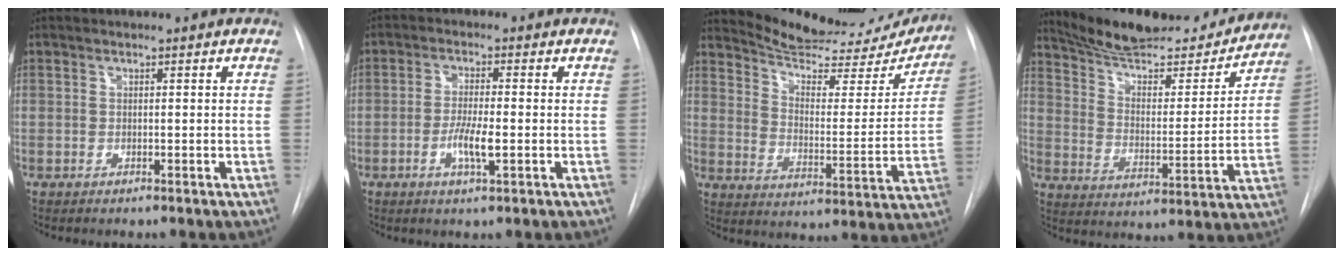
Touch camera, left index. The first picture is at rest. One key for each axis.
{"total": 4.7, "fx": -2.0, "fy": 0.6, "fz": 4.2, "tx": -0.081, "ty": -0.009, "tz": -0.036}
{"total": 22.6, "fx": 21.0, "fy": 4.9, "fz": 6.8, "tx": -0.091, "ty": -0.060, "tz": 0.269}
{"total": 21.5, "fx": 19.5, "fy": 4.4, "fz": 7.7, "tx": -0.113, "ty": -0.023, "tz": 0.281}